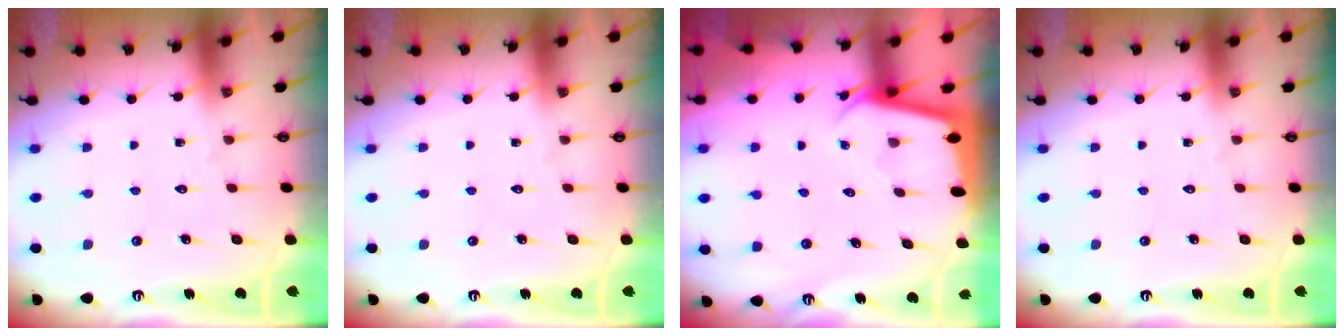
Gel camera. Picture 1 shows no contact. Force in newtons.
{"total": 0.0}
{"total": 2.3, "press": 2.3, "slide": 0.1}
{"total": 0.0}